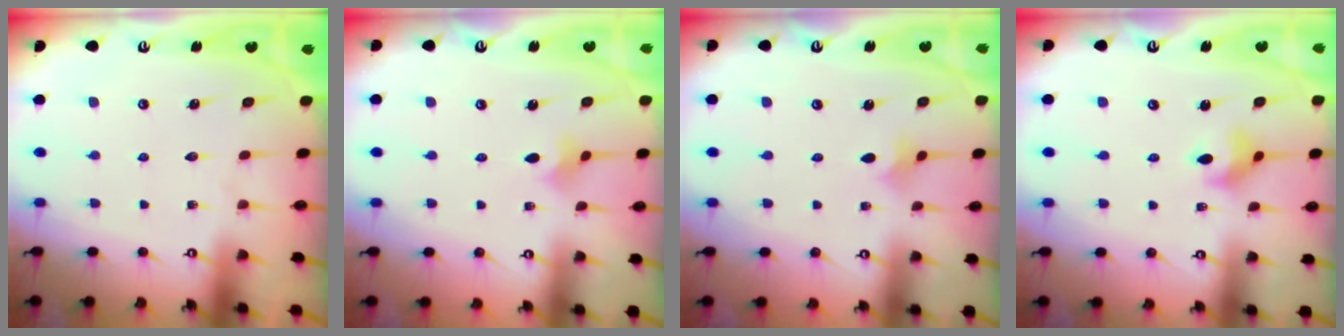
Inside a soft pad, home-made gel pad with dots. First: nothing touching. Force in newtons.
{"total": 3.1, "press": 3.0, "slide": 0.7}
{"total": 2.6, "press": 2.5, "slide": 0.5}
{"total": 5.5, "press": 5.4, "slide": 0.7}